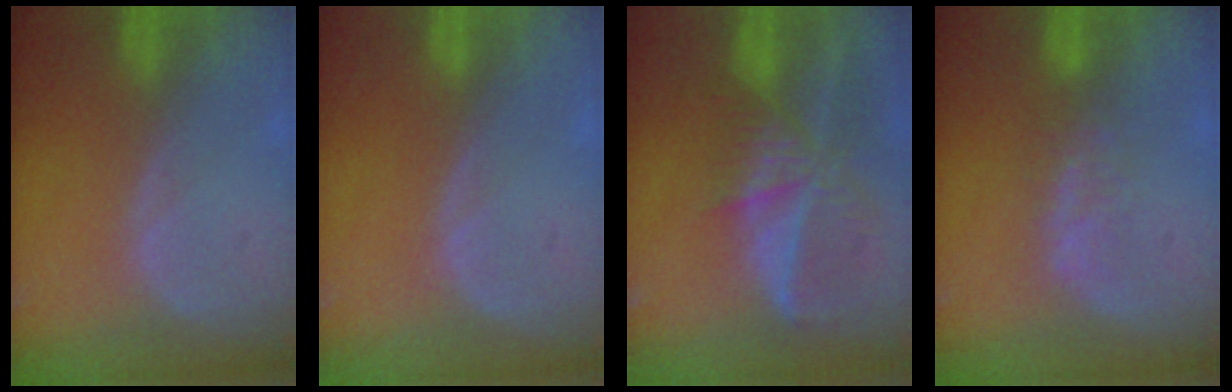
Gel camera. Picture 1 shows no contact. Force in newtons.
{"total": 0.0}
{"total": 9.4, "press": 8.1, "slide": 4.7}
{"total": 2.7, "press": 2.7, "slide": 0.6}